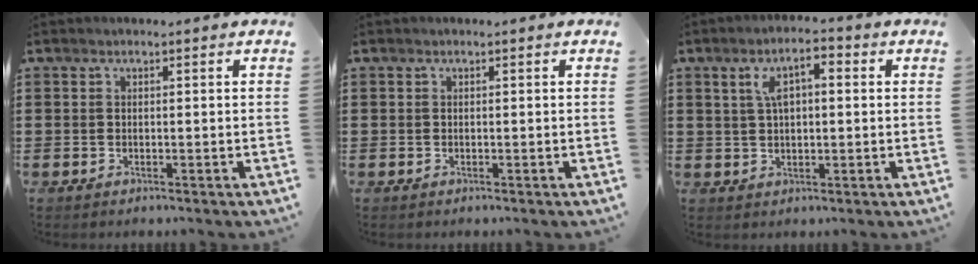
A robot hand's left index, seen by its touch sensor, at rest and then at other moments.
{"total": 0.0}
{"total": 5.4, "force": [1.3, 2.4, 4.6], "torque": [-0.088, 0.009, 0.017]}